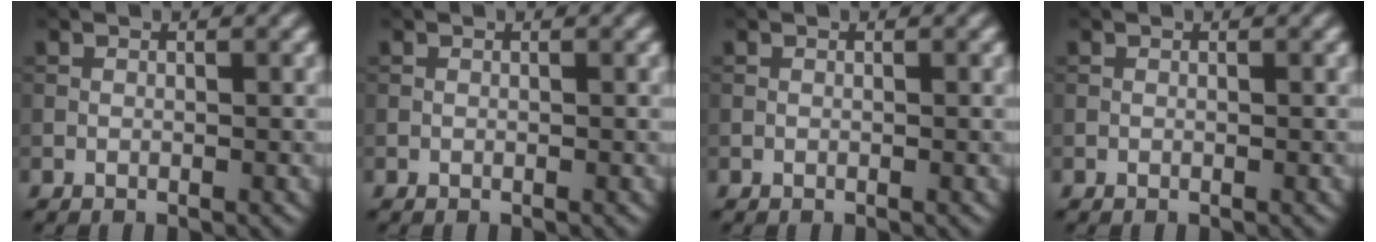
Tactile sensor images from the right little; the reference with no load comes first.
{"total": 0.0}
{"total": 0.0}
{"total": 0.0}